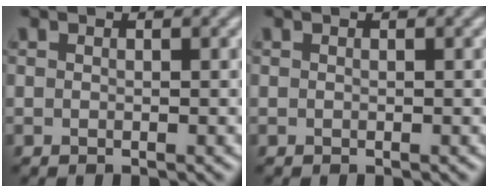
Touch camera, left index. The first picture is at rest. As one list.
[{"total": 0.0}]